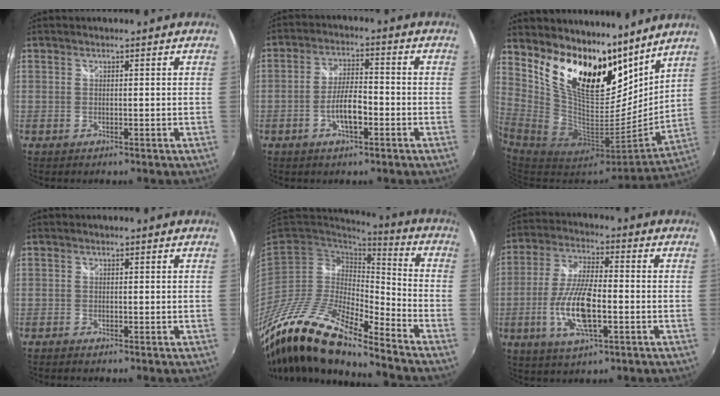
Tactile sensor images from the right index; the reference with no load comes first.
{"total": 6.1, "force": [-2.4, 2.1, 5.2], "torque": [-0.102, 0.003, -0.041]}
{"total": 16.9, "force": [12.4, 7.2, 9.0], "torque": [-0.152, -0.015, 0.226]}
{"total": 0.9, "force": [-0.7, 0.4, 0.3], "torque": [-0.010, -0.004, -0.017]}
{"total": 19.9, "force": [-14.9, 4.4, 12.4], "torque": [-0.234, -0.039, -0.292]}
{"total": 12.3, "force": [-3.3, 3.8, 11.2], "torque": [-0.231, -0.006, -0.066]}